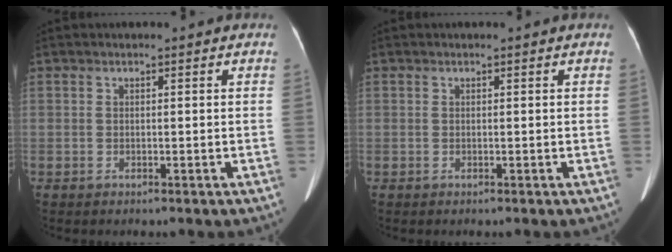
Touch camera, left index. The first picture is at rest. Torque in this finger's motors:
{"motor_torque": [-0.02, -0.16, 0.01, 0.00]}